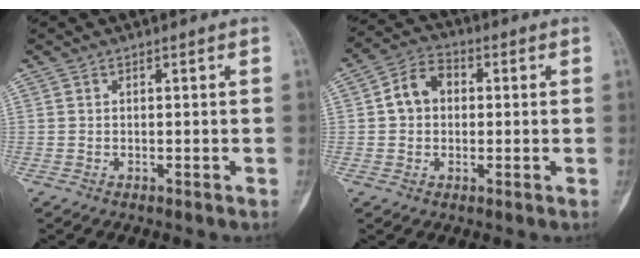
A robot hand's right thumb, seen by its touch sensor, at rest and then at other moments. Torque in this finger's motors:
{"motor_torque": [0.00, 0.00, 0.14, -0.14, 0.13]}